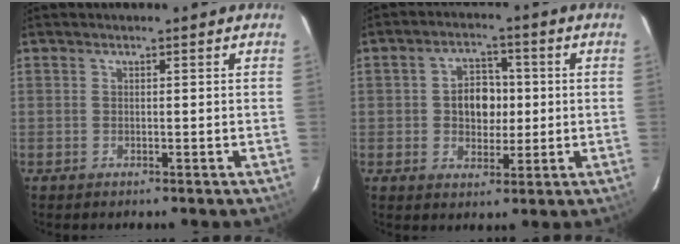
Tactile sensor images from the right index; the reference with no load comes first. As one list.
[{"total": 7.0, "force": [0.2, 5.3, 4.6], "torque": [-0.080, 0.016, 0.008]}]